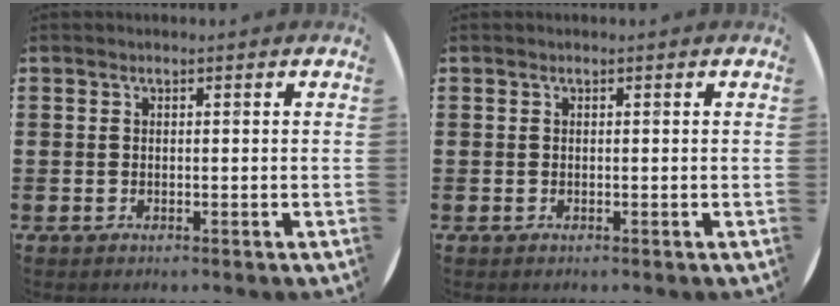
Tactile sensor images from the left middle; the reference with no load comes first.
{"total": 0.0}